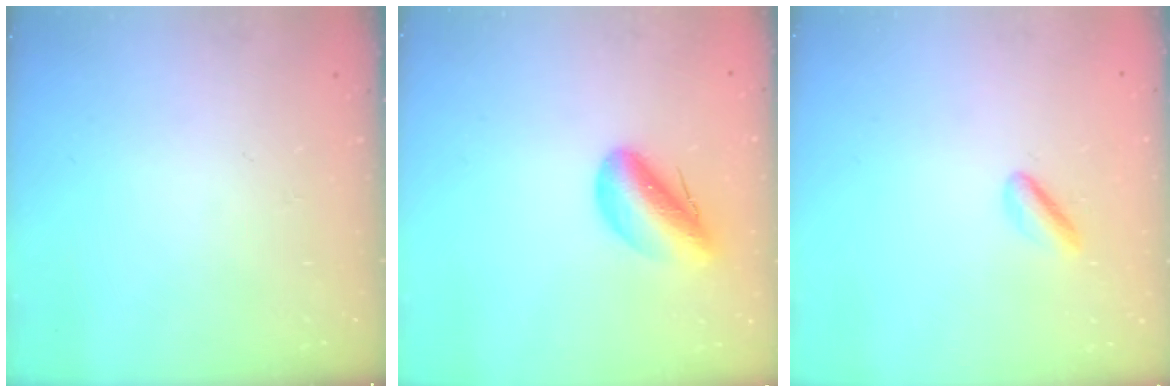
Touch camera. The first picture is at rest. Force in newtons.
{"total": 11.3, "press": 10.8, "slide": 3.3}
{"total": 2.5, "press": 2.5, "slide": 0.5}